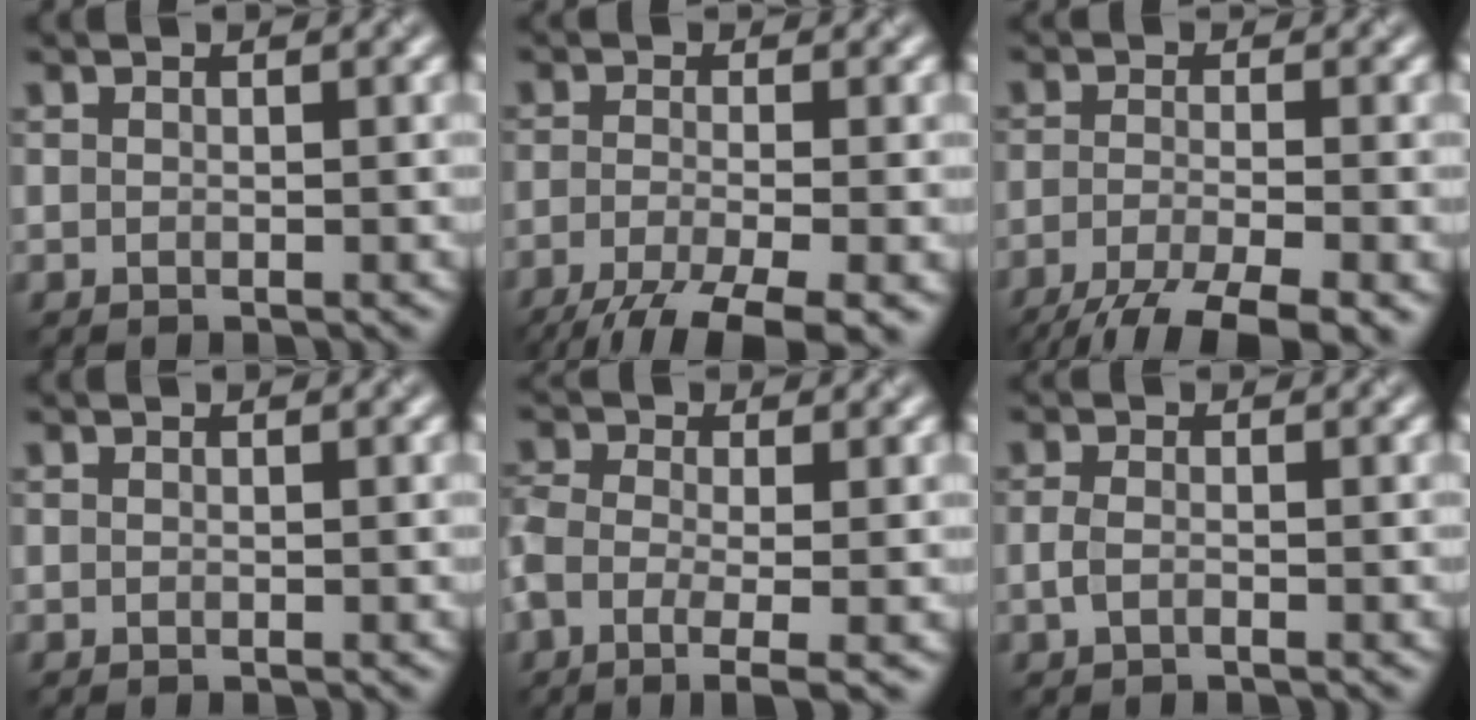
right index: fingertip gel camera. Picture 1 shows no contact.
{"total": 8.1, "force": [-5.3, 2.1, 5.9], "torque": [-0.094, -0.020, -0.096]}
{"total": 8.0, "force": [-5.4, 1.9, 5.5], "torque": [-0.087, -0.014, -0.100]}
{"total": 0.0}
{"total": 4.6, "force": [-1.6, 1.8, 3.9], "torque": [-0.085, -0.005, -0.038]}
{"total": 1.2, "force": [-0.5, 0.6, 1.0], "torque": [-0.026, -0.001, -0.014]}